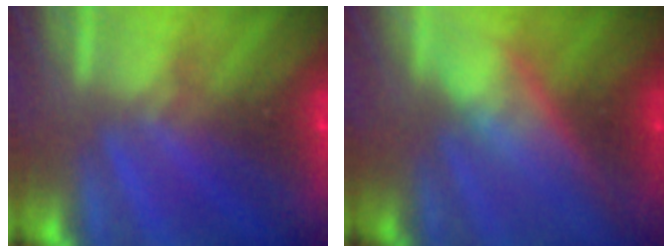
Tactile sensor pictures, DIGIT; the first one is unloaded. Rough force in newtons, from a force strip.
{"total": 2.7}